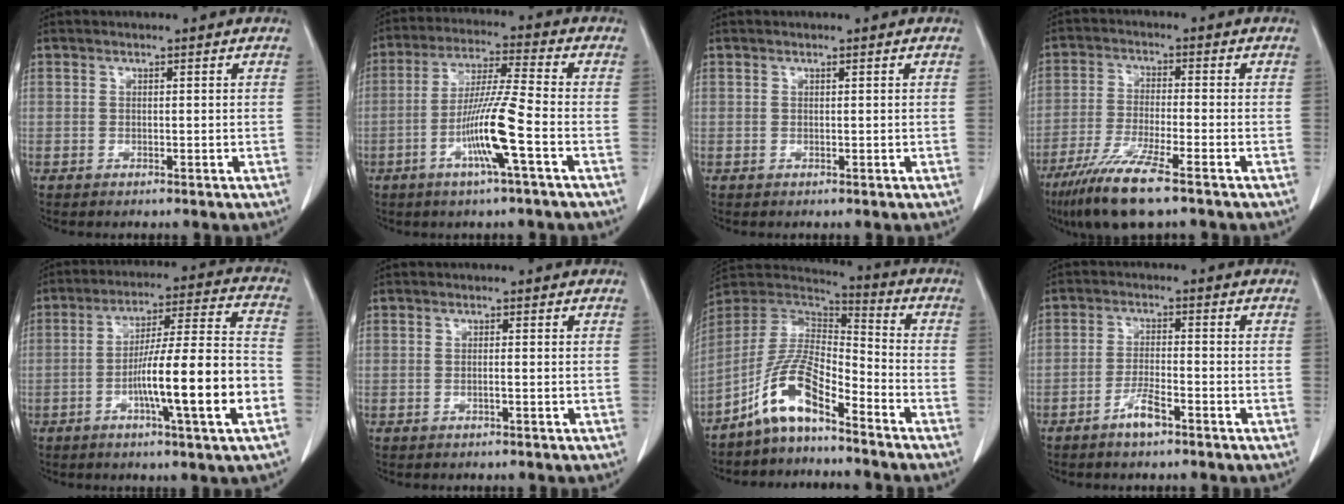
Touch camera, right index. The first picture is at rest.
{"total": 10.4, "force": [-3.7, -0.7, 9.7], "torque": [-0.190, -0.006, -0.074]}
{"total": 0.0}
{"total": 10.0, "force": [-6.7, 0.5, 7.4], "torque": [-0.149, -0.030, -0.124]}
{"total": 16.1, "force": [-4.9, 0.2, 15.3], "torque": [-0.250, 0.006, -0.079]}
{"total": 0.6, "force": [-0.2, -0.1, 0.5], "torque": [-0.009, 0.002, -0.005]}
{"total": 10.4, "force": [-7.1, 2.7, 7.1], "torque": [-0.153, 0.020, -0.136]}
{"total": 3.8, "force": [-2.5, 0.6, 2.8], "torque": [-0.052, 0.000, -0.046]}